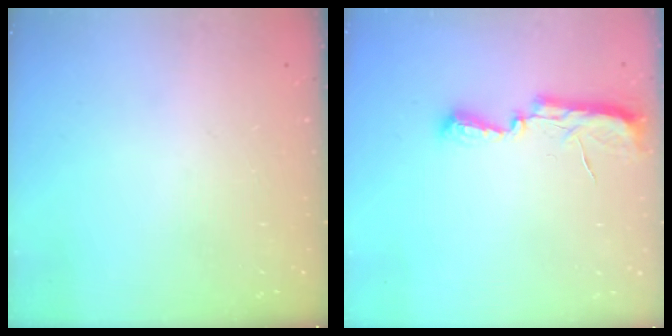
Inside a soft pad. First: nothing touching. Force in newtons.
{"total": 7.2, "press": 7.2, "slide": 0.7}